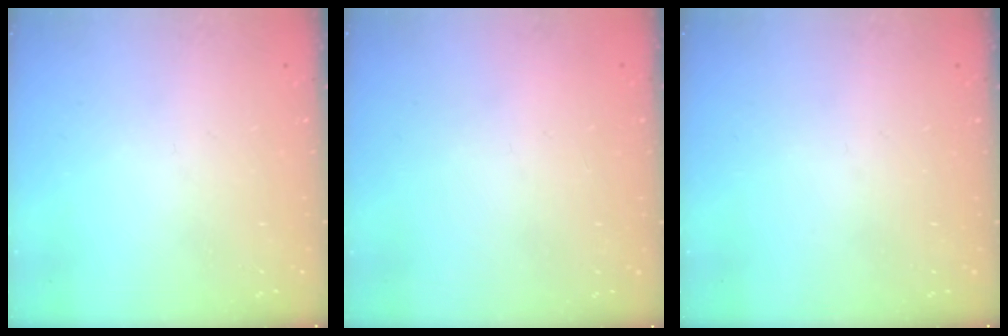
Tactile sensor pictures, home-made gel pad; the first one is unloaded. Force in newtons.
{"total": 2.1, "press": 2.1, "slide": 0.1}
{"total": 0.0}